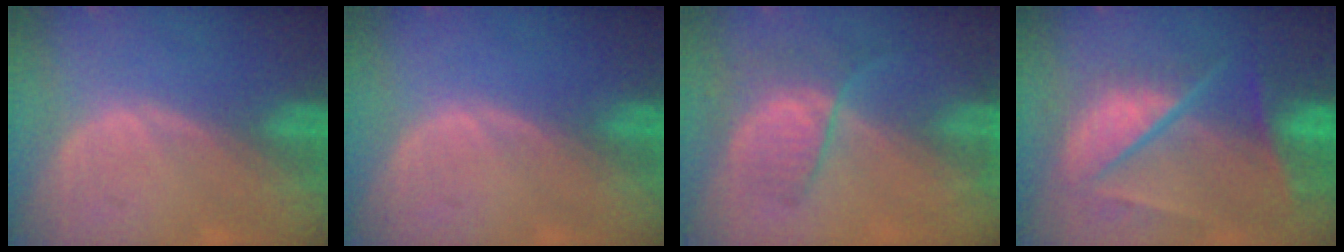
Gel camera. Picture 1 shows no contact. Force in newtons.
{"total": 0.0}
{"total": 6.6, "press": 6.0, "slide": 2.8}
{"total": 10.1, "press": 8.6, "slide": 5.3}